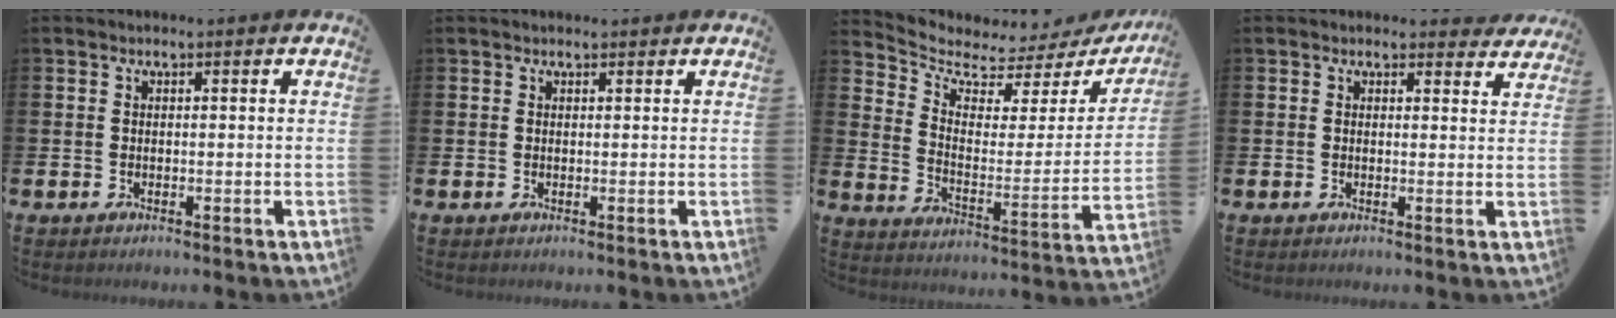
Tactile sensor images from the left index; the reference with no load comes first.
{"total": 0.6, "force": [0.5, 0.1, 0.1], "torque": [0.007, -0.003, 0.007]}
{"total": 4.9, "force": [4.3, 2.1, 0.8], "torque": [-0.051, -0.042, 0.066]}
{"total": 1.8, "force": [1.7, 0.7, 0.1], "torque": [0.011, -0.008, 0.026]}